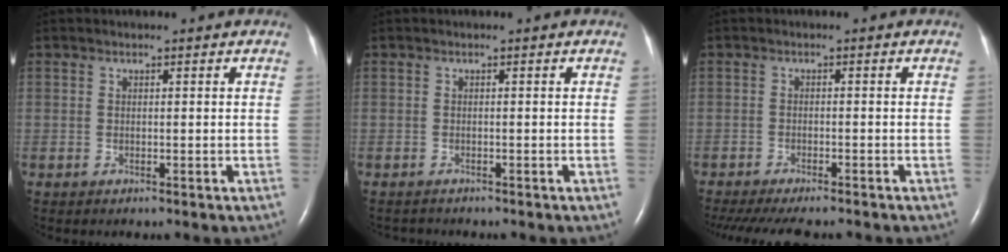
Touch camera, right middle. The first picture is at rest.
{"total": 1.1, "force": [-1.0, 0.3, -0.2], "torque": [-0.004, -0.003, -0.016]}
{"total": 12.7, "force": [-11.0, 2.6, 5.8], "torque": [-0.103, -0.019, -0.151]}